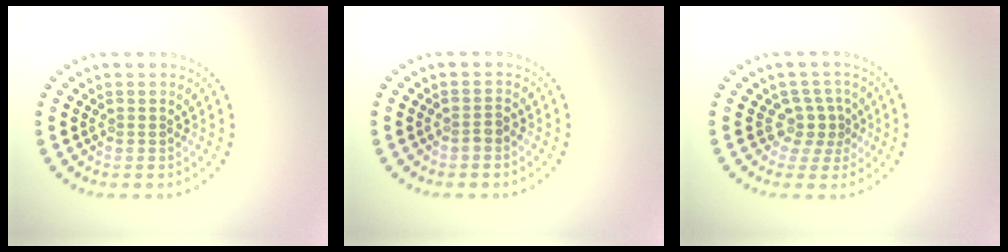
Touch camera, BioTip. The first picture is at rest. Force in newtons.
{"total": 1.0, "press": 0.8, "slide": 0.6}
{"total": 2.4, "press": 1.7, "slide": 1.7}